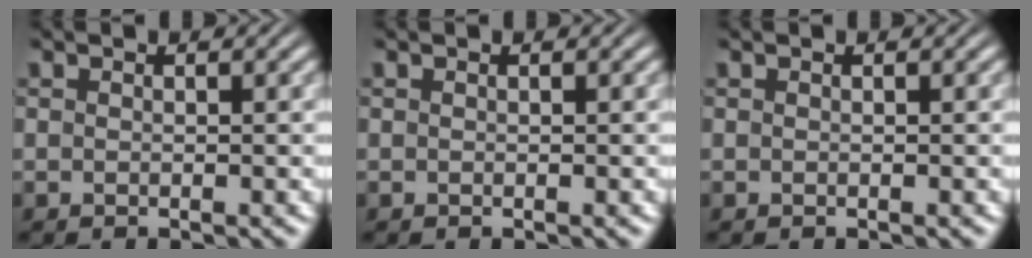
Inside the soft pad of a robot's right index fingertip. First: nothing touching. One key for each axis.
{"total": 0.0}
{"total": 0.0}